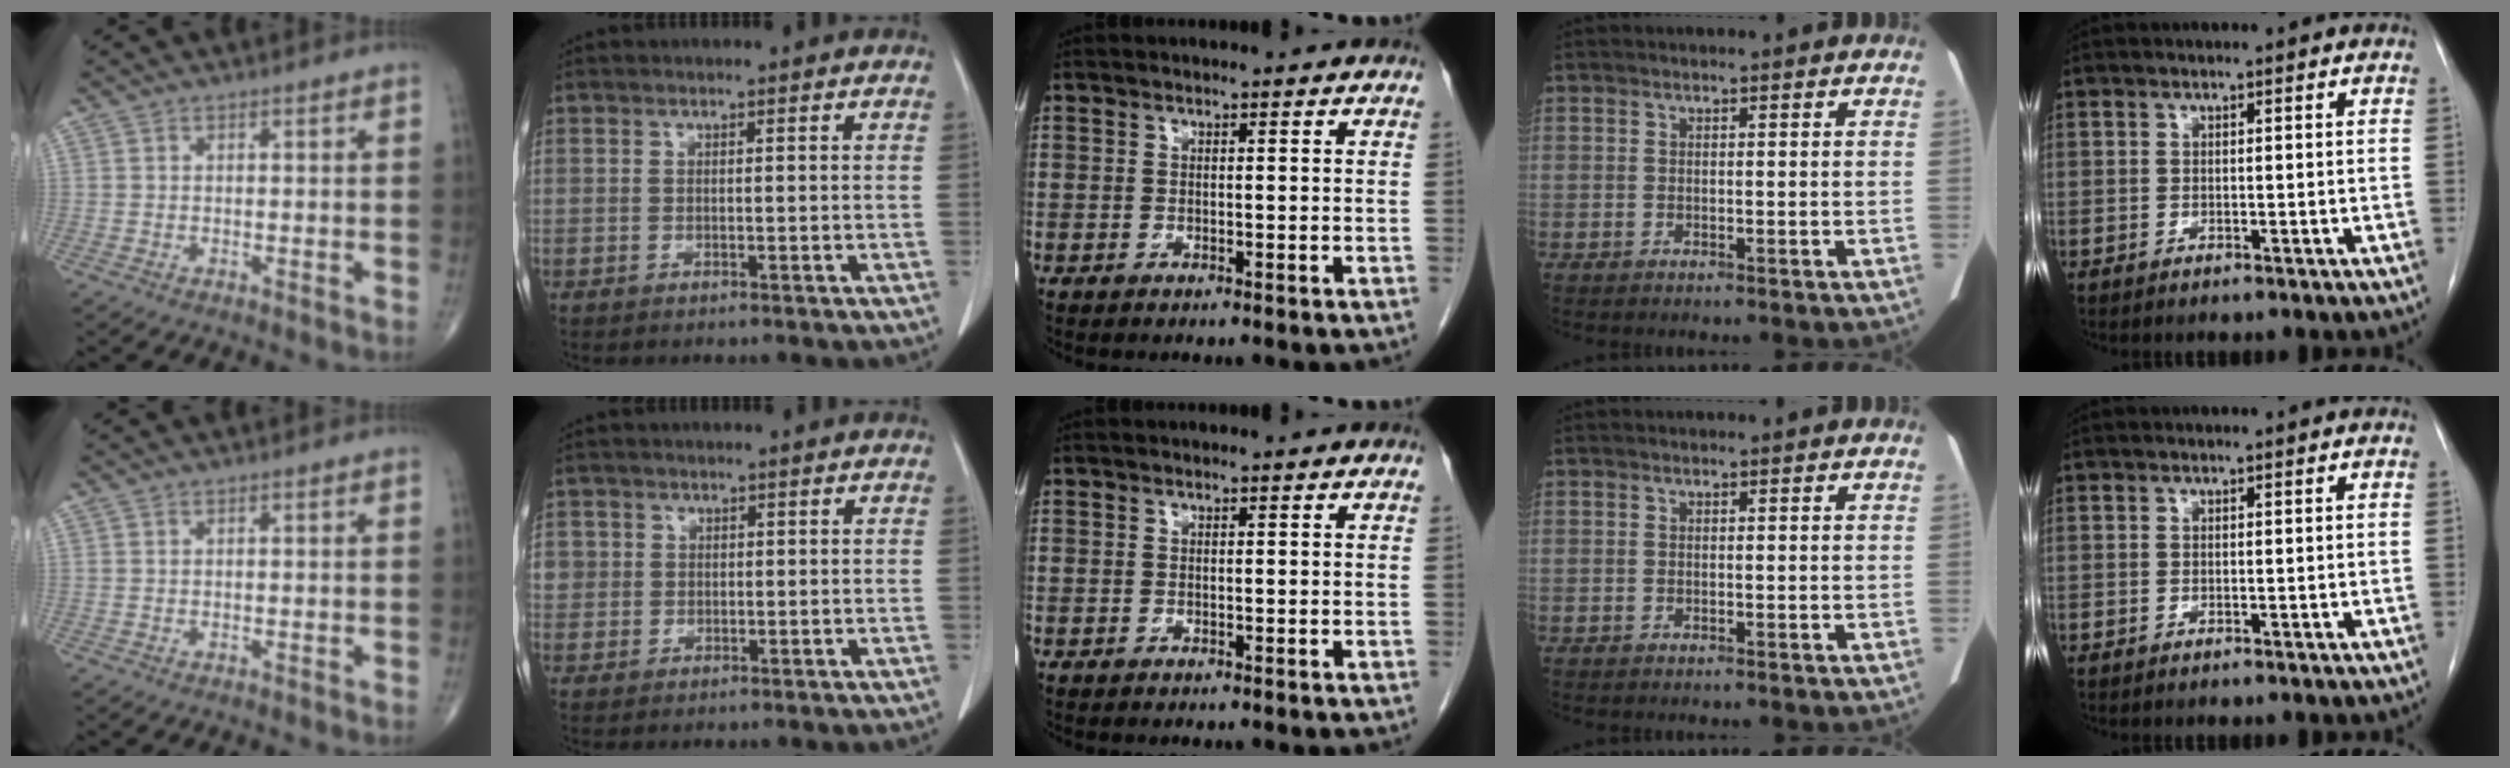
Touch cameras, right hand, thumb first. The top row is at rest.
{"index": {"total": 3.1, "force": [0.6, 3.0, 0.3], "torque": [0.012, 0.007, 0.014]}}